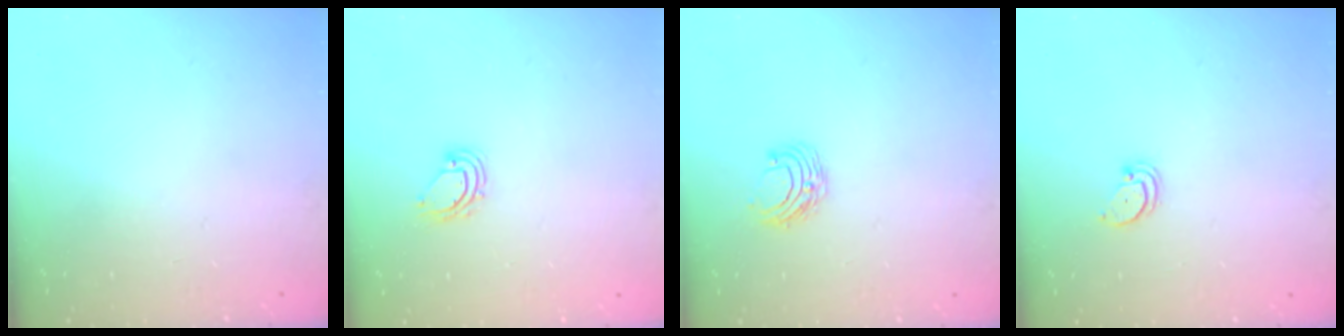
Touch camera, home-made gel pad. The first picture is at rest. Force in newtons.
{"total": 5.4, "press": 5.4, "slide": 0.3}
{"total": 6.0, "press": 5.9, "slide": 0.6}
{"total": 1.5, "press": 1.5, "slide": 0.2}